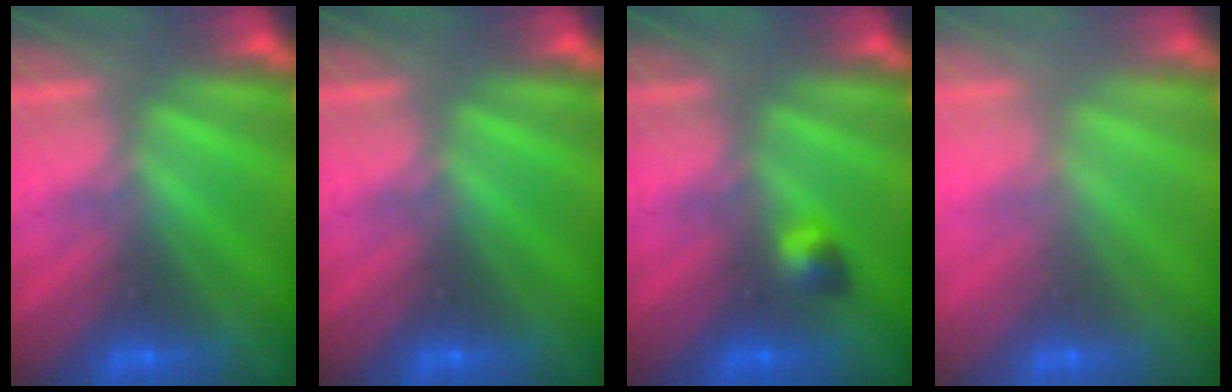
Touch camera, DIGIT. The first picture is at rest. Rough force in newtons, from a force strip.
{"total": 0.0}
{"total": 2.7}
{"total": 2.3}